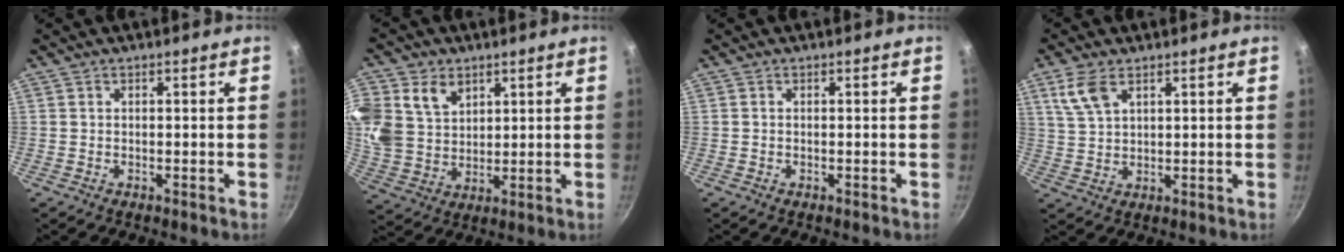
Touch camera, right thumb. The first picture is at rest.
{"total": 16.4, "force": [6.4, 12.6, 8.4], "torque": [-0.192, 0.002, 0.134]}
{"total": 0.0}
{"total": 5.9, "force": [3.3, 3.0, 3.9], "torque": [-0.078, -0.007, 0.071]}